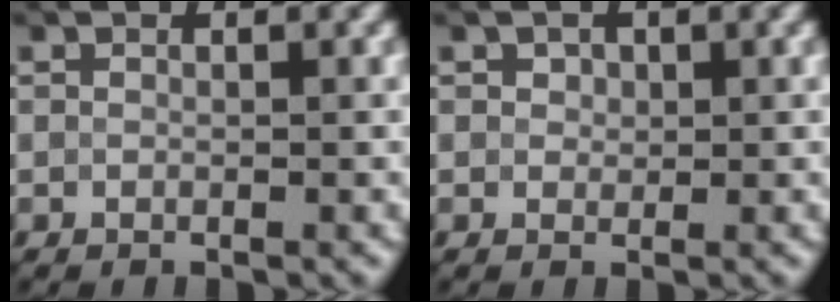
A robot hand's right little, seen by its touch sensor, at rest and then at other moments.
{"total": 0.9, "force": [0.4, 0.7, 0.3], "torque": [-0.006, 0.002, 0.006]}